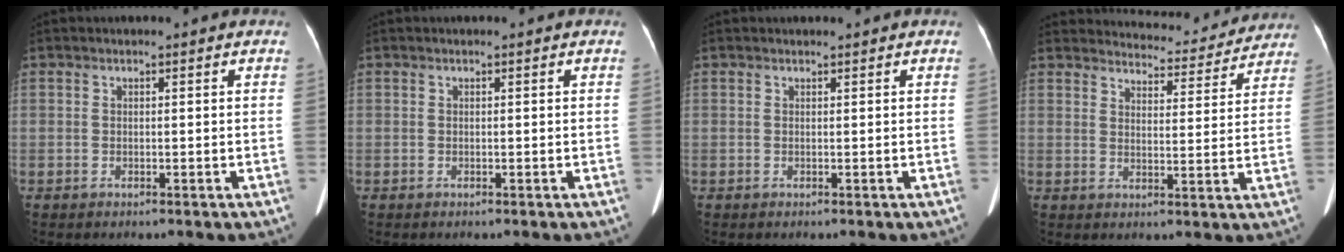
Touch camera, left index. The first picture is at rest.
{"total": 0.0}
{"total": 0.0}
{"total": 10.1, "force": [9.8, 2.1, 0.6], "torque": [0.012, -0.002, 0.108]}